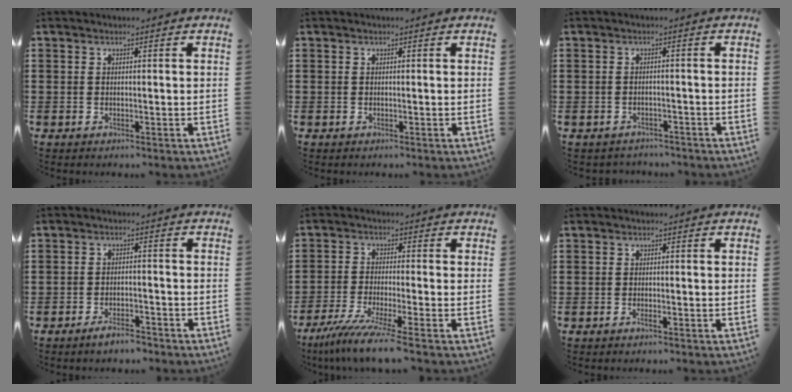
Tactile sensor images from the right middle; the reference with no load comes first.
{"total": 0.0}
{"total": 1.5, "force": [-1.4, 0.4, -0.2], "torque": [-0.003, 0.001, -0.033]}
{"total": 2.9, "force": [-2.5, 0.6, 1.3], "torque": [-0.021, 0.006, -0.047]}
{"total": 6.2, "force": [-4.8, -0.6, 4.0], "torque": [-0.090, -0.027, -0.094]}
{"total": 0.7, "force": [-0.5, 0.1, 0.5], "torque": [-0.010, -0.003, -0.008]}